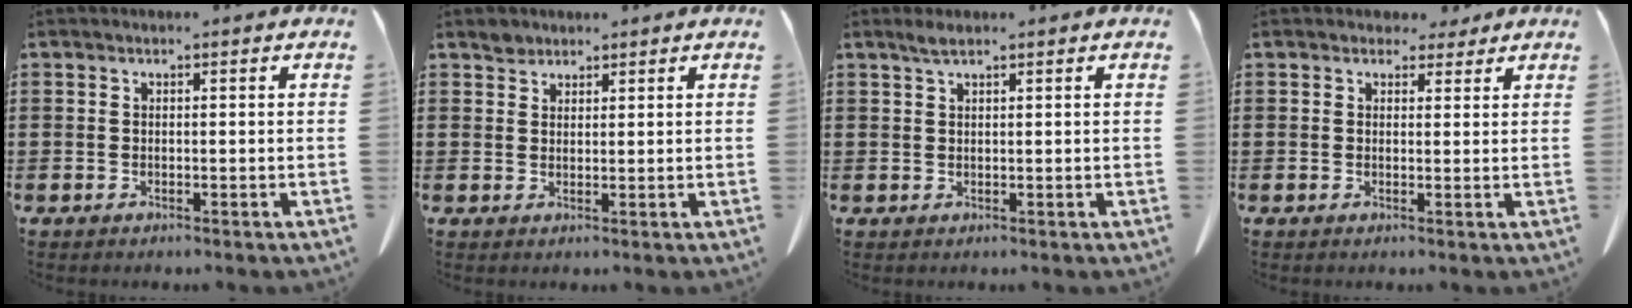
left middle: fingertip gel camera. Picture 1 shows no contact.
{"total": 1.8, "force": [1.6, 0.8, 0.2], "torque": [-0.009, 0.001, 0.032]}
{"total": 1.6, "force": [1.1, 0.1, 1.1], "torque": [-0.023, 0.001, 0.021]}
{"total": 2.9, "force": [2.4, 1.4, 0.7], "torque": [-0.005, -0.003, 0.042]}